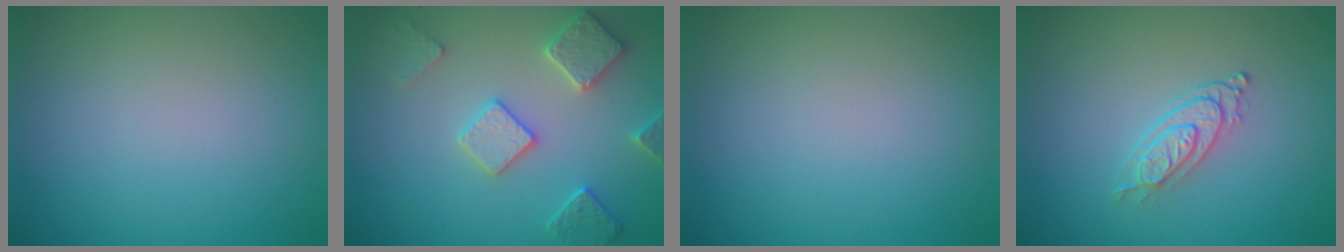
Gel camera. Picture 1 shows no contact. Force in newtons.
{"total": 3.7, "press": 3.6, "slide": 0.8}
{"total": 0.0}
{"total": 2.7, "press": 2.1, "slide": 1.7}